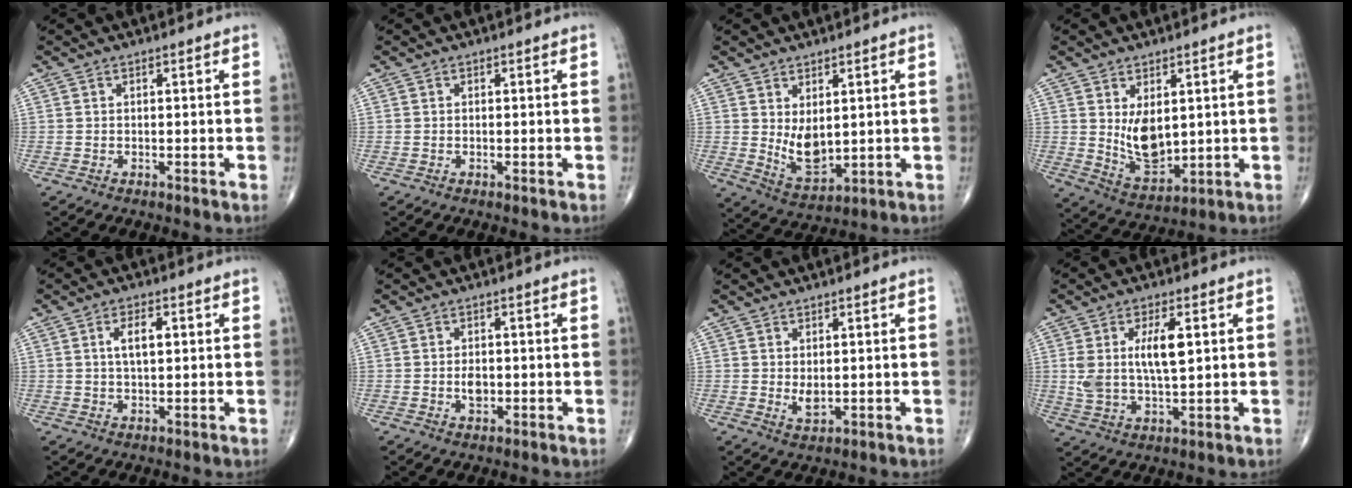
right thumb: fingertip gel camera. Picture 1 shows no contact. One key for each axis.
{"total": 0.0}
{"total": 7.1, "fx": 1.3, "fy": 3.9, "fz": 5.8, "tx": -0.085, "ty": -0.025, "tz": 0.041}
{"total": 8.7, "fx": 1.6, "fy": 4.9, "fz": 6.9, "tx": -0.099, "ty": -0.026, "tz": 0.049}
{"total": 4.3, "fx": 1.0, "fy": 1.9, "fz": 3.7, "tx": -0.067, "ty": 0.001, "tz": 0.018}
{"total": 2.6, "fx": -0.3, "fy": 1.7, "fz": 1.9, "tx": -0.029, "ty": 0.000, "tz": -0.004}
{"total": 2.6, "fx": 0.2, "fy": 1.4, "fz": 2.2, "tx": -0.034, "ty": -0.009, "tz": 0.010}
{"total": 9.1, "fx": 2.1, "fy": 3.6, "fz": 8.0, "tx": -0.153, "ty": -0.004, "tz": 0.044}